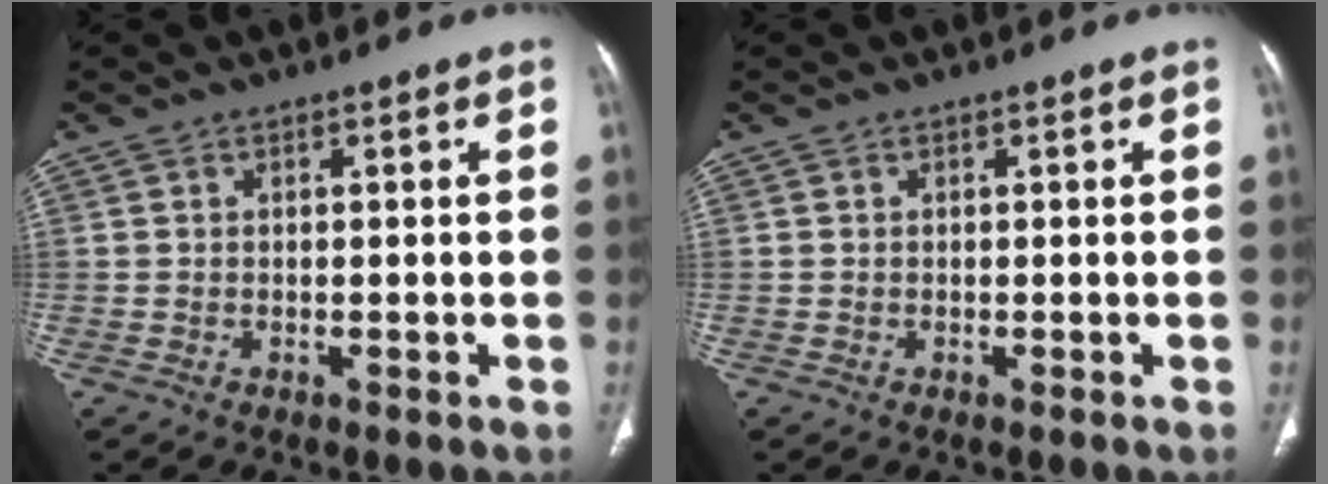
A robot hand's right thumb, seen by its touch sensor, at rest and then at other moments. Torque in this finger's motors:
{"motor_torque": [0.32, 0.12, 0.00, 0.00, 0.00]}